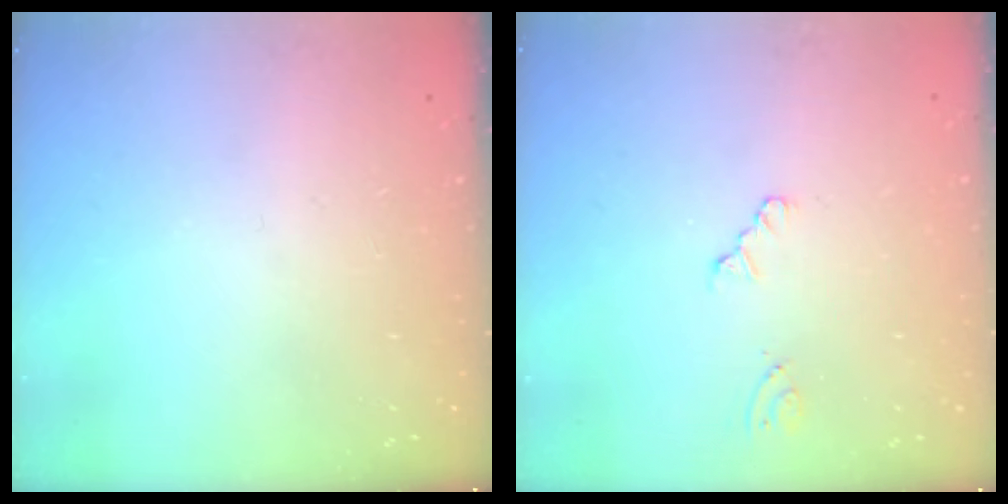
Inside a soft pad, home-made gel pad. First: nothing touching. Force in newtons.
{"total": 0.0}